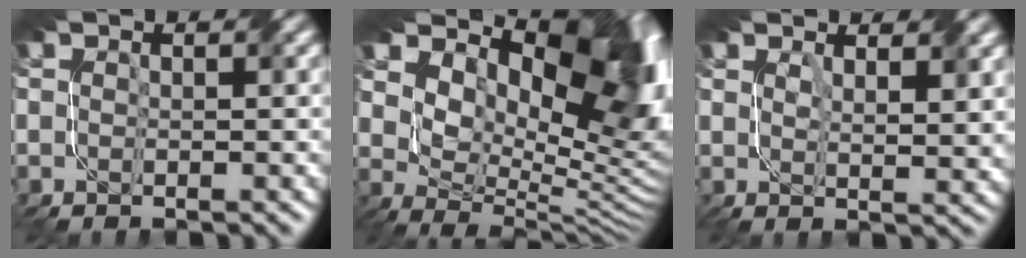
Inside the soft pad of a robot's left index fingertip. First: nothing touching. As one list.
[{"total": 16.0, "force": [7.2, 9.2, 10.9], "torque": [-0.165, 0.038, 0.128]}, {"total": 3.8, "force": [2.6, 1.2, 2.5], "torque": [-0.042, -0.001, 0.043]}]